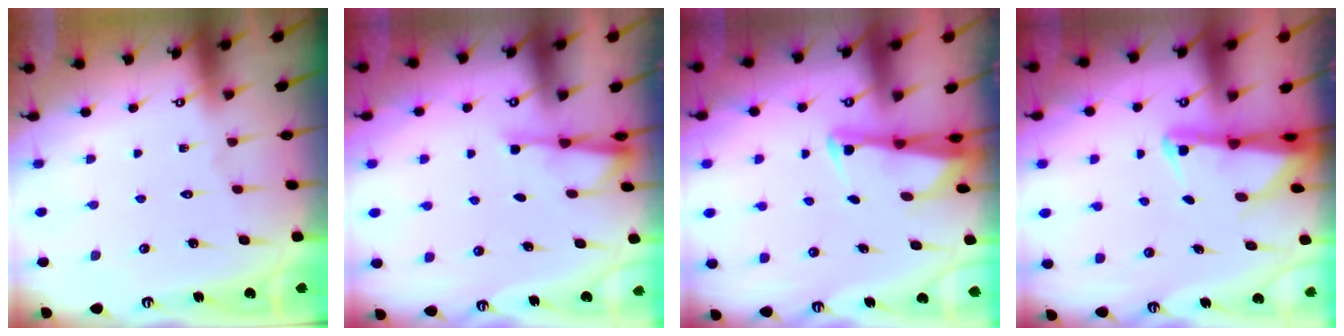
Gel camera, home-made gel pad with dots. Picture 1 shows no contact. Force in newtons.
{"total": 2.1, "press": 2.1, "slide": 0.3}
{"total": 2.4, "press": 2.4, "slide": 0.5}
{"total": 2.7, "press": 2.7, "slide": 0.5}